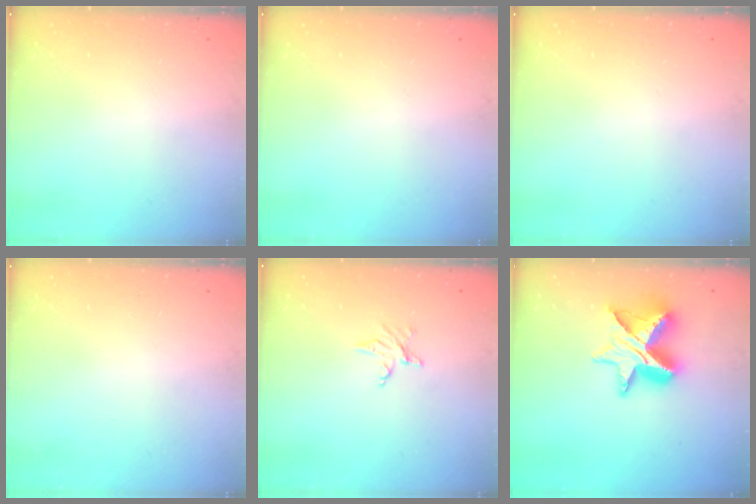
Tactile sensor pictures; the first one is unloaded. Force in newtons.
{"total": 0.0}
{"total": 0.0}
{"total": 0.0}
{"total": 2.5, "press": 2.5, "slide": 0.4}
{"total": 13.0, "press": 13.0, "slide": 0.9}